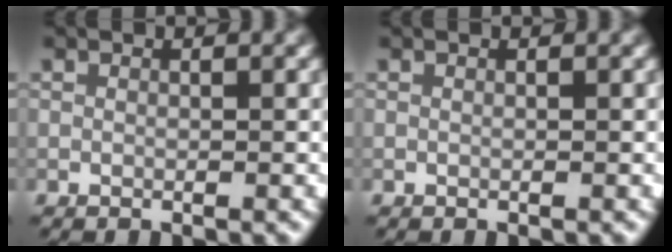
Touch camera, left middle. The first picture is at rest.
{"total": 0.0}